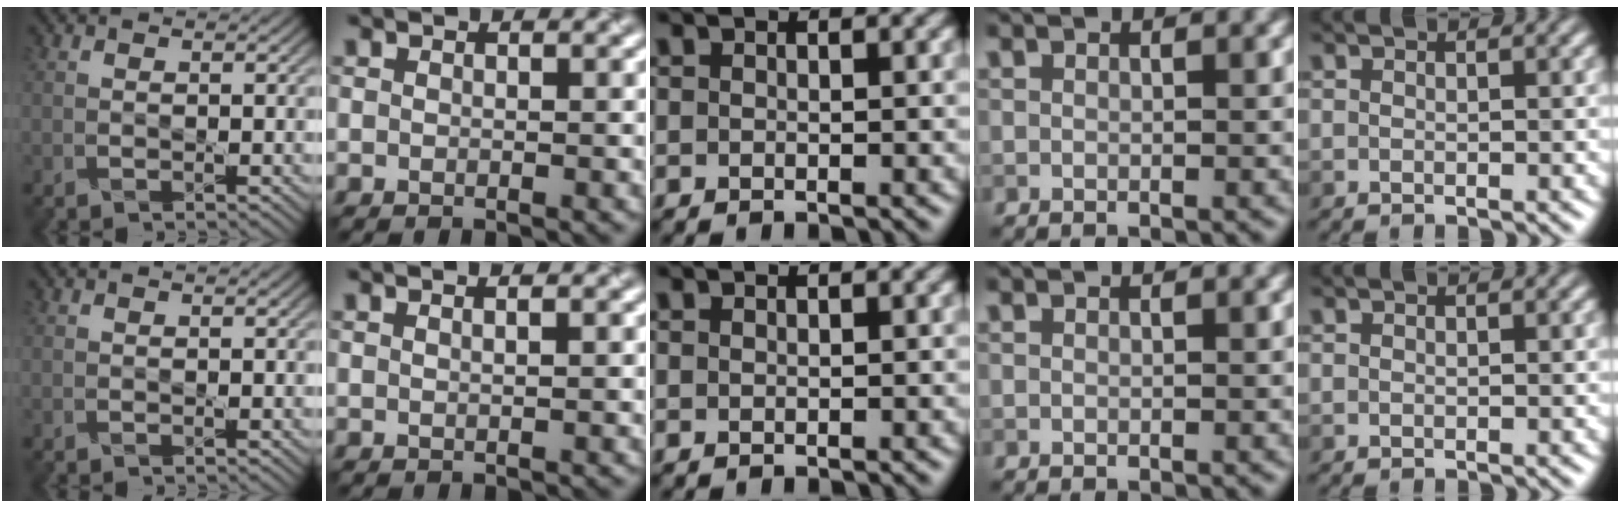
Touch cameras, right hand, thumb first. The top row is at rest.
{"index": {"total": 1.4, "force": [0.7, 0.6, 1.0], "torque": [-0.003, -0.001, 0.000]}}